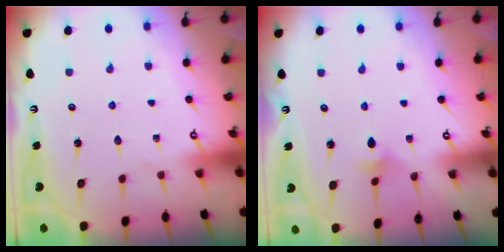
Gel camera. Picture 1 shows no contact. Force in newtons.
{"total": 3.3, "press": 3.2, "slide": 0.8}